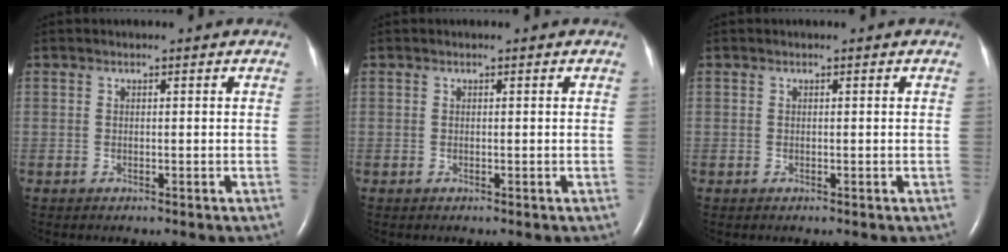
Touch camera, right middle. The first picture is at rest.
{"total": 0.0}
{"total": 0.0}